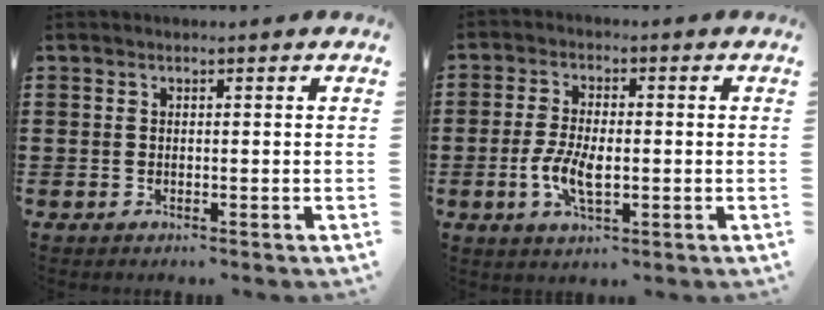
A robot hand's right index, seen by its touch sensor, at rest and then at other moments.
{"total": 5.8, "force": [-1.2, 2.6, 5.0], "torque": [-0.114, -0.003, -0.027]}